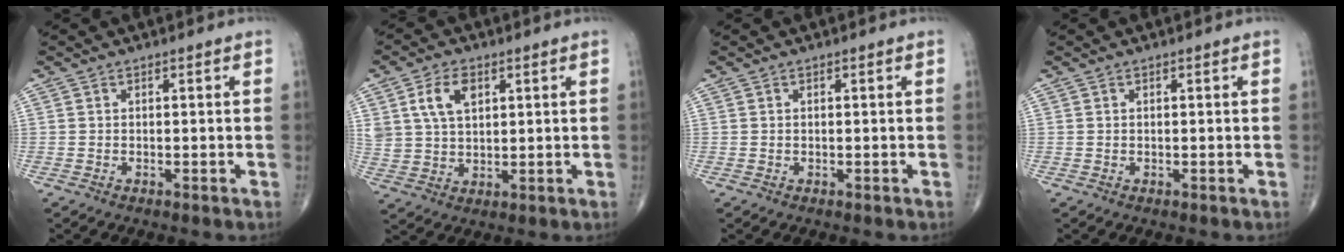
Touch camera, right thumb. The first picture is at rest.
{"total": 8.2, "force": [3.2, 5.2, 5.5], "torque": [-0.096, -0.006, 0.065]}
{"total": 0.0}
{"total": 0.0}